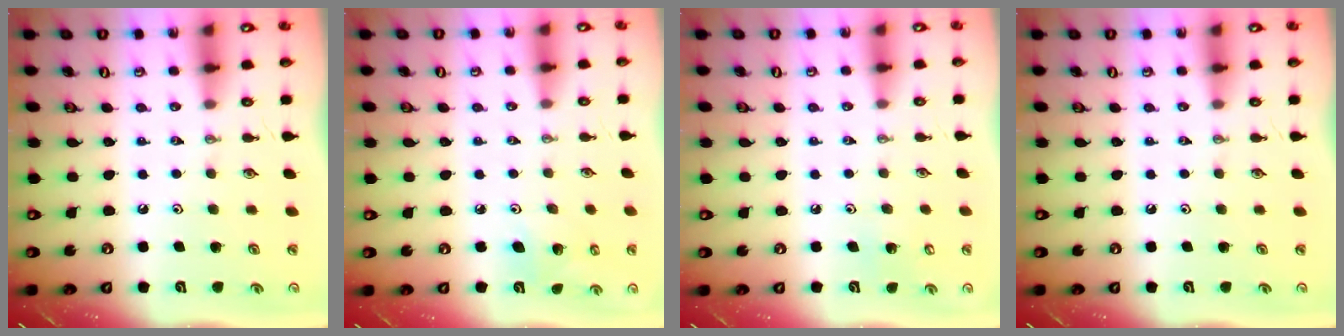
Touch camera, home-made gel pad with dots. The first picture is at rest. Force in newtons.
{"total": 5.4, "press": 5.1, "slide": 1.7}
{"total": 4.4, "press": 4.3, "slide": 0.4}
{"total": 0.0}